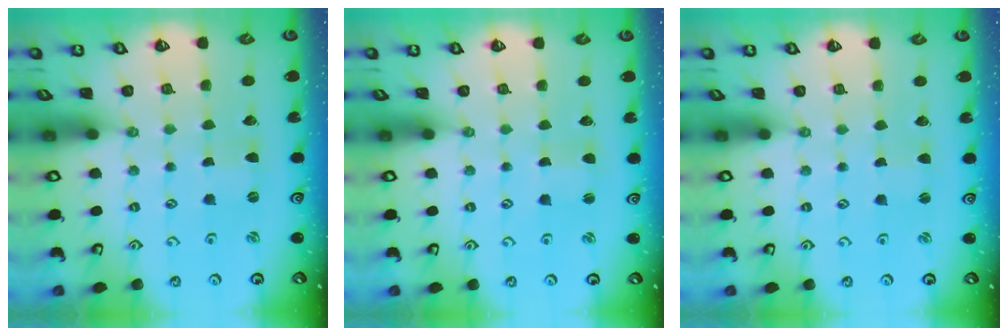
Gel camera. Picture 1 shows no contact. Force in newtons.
{"total": 1.0, "press": 1.0, "slide": 0.0}
{"total": 0.0}